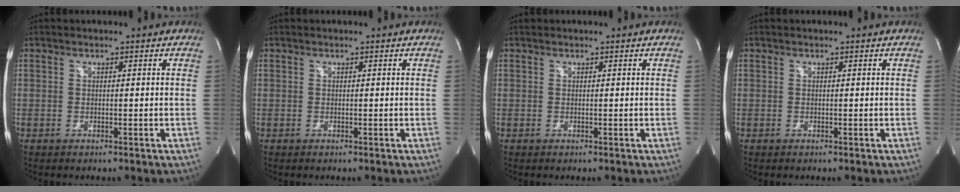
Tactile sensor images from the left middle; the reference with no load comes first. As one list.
[{"total": 0.0}, {"total": 0.0}, {"total": 0.0}]